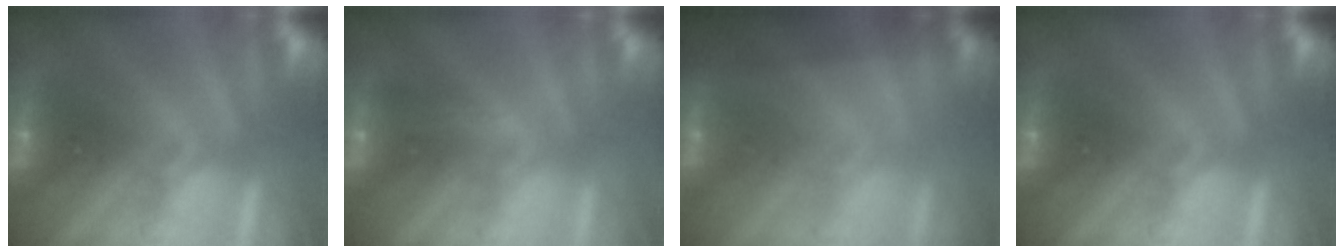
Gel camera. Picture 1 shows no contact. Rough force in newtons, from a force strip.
{"total": 2.9}
{"total": 1.5}
{"total": 0.0}